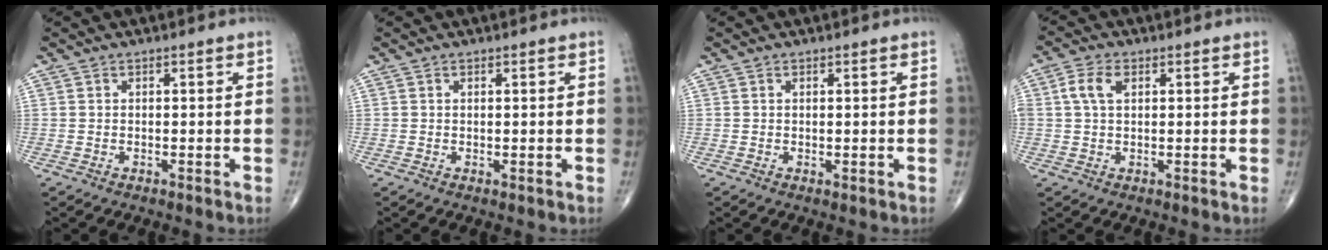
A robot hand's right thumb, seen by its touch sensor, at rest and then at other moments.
{"total": 0.0}
{"total": 0.5, "force": [0.2, 0.2, 0.4], "torque": [-0.006, -0.001, 0.005]}
{"total": 4.5, "force": [1.3, 2.7, 3.4], "torque": [-0.078, 0.010, 0.022]}